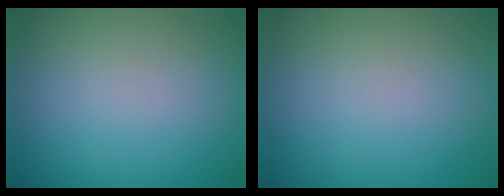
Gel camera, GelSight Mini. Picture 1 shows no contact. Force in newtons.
{"total": 0.0}